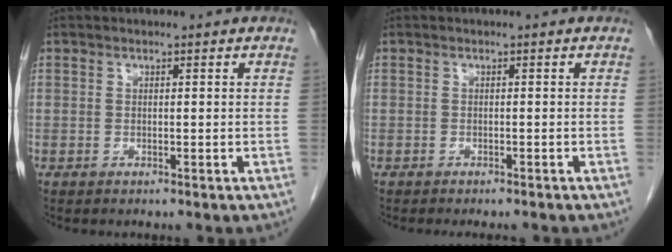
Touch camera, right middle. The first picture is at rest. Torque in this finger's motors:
{"motor_torque": [0.35, -0.20, 0.01, 0.01]}